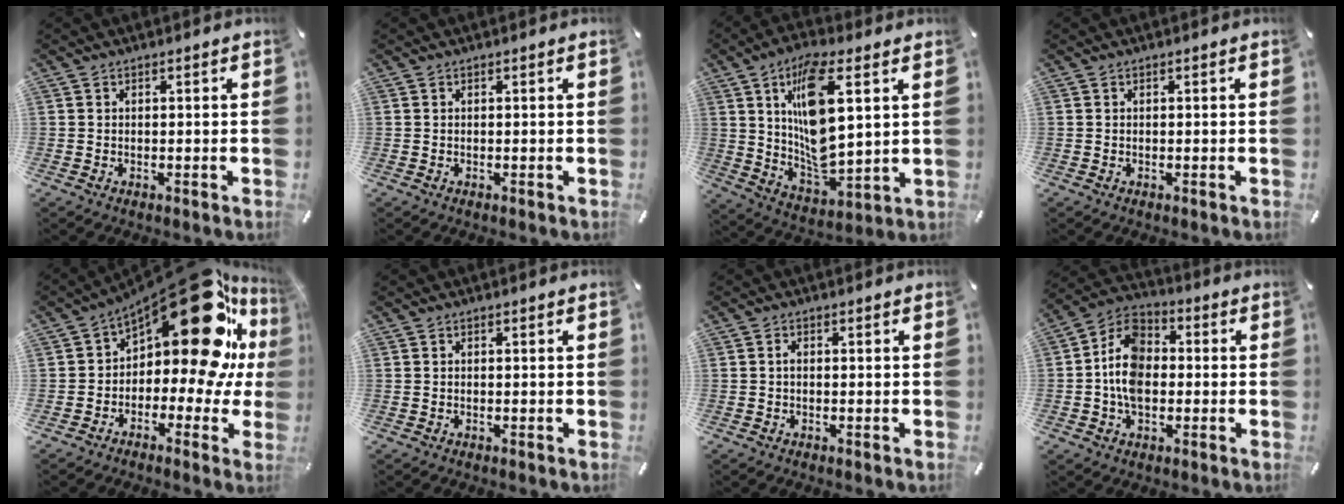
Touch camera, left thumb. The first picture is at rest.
{"total": 0.0}
{"total": 15.7, "force": [6.2, 6.5, 12.9], "torque": [-0.257, -0.029, 0.101]}
{"total": 0.0}
{"total": 26.0, "force": [10.0, 12.3, 20.6], "torque": [-0.270, -0.085, 0.169]}
{"total": 0.0}
{"total": 0.9, "force": [-0.1, 0.4, 0.8], "torque": [-0.016, 0.001, -0.004]}
{"total": 10.7, "force": [-1.3, 7.9, 7.1], "torque": [-0.156, 0.023, -0.024]}